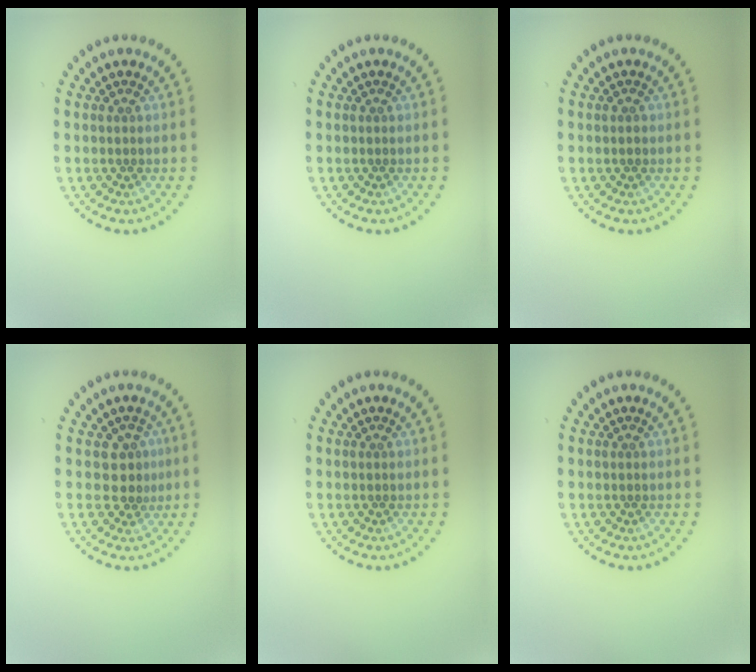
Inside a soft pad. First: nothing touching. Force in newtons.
{"total": 0.0}
{"total": 0.8, "press": 0.8, "slide": 0.1}
{"total": 2.0, "press": 1.8, "slide": 1.0}
{"total": 0.0}
{"total": 0.0}